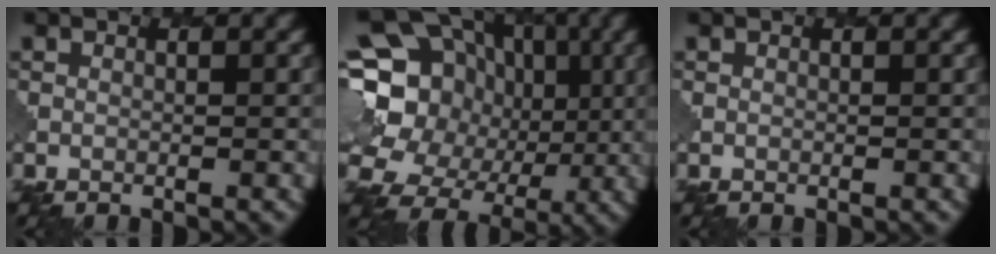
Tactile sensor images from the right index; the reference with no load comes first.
{"total": 19.1, "force": [1.9, 16.6, 9.3], "torque": [-0.208, 0.040, 0.010]}
{"total": 0.0}